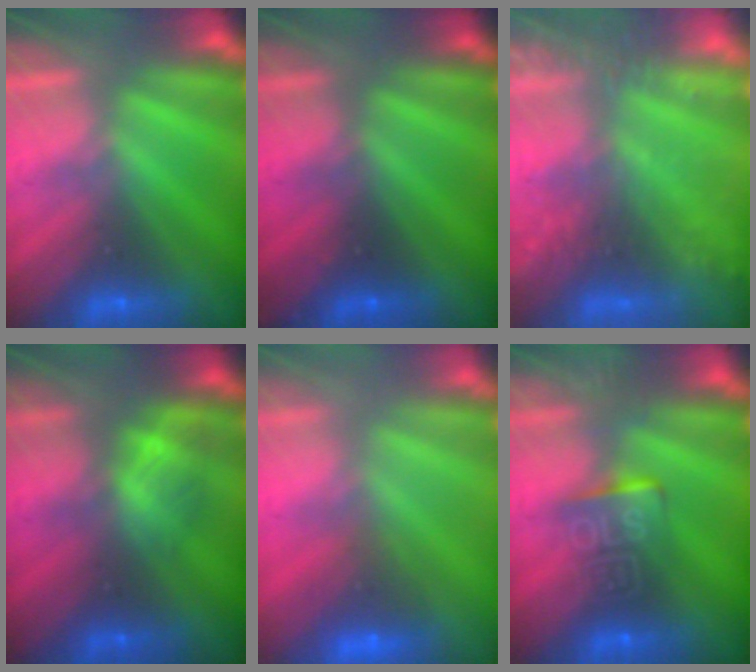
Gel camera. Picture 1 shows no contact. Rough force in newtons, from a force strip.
{"total": 2.3}
{"total": 6.1}
{"total": 2.3}
{"total": 5.6}
{"total": 10.8}